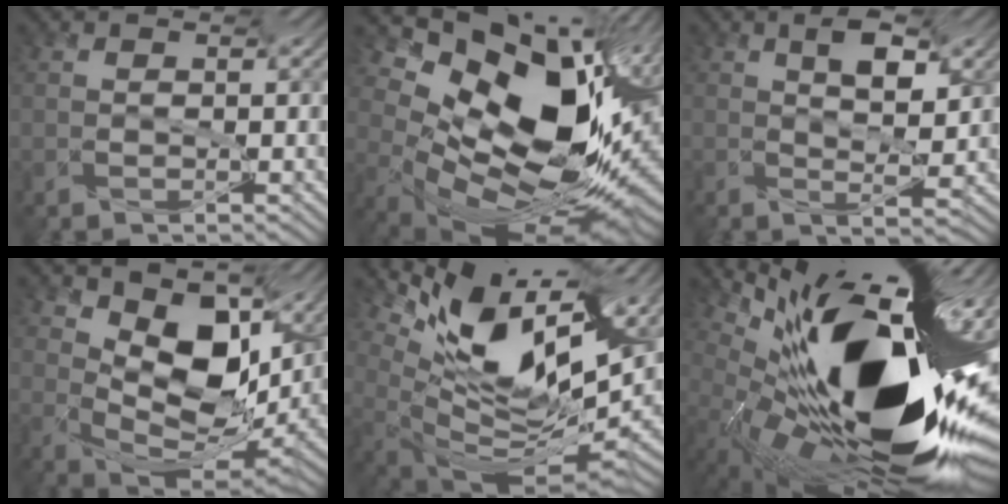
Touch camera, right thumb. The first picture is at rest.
{"total": 15.2, "force": [3.3, 8.3, 12.3], "torque": [-0.207, 0.007, 0.084]}
{"total": 4.3, "force": [1.5, 1.0, 4.0], "torque": [-0.061, -0.004, 0.020]}
{"total": 10.1, "force": [1.9, 5.6, 8.2], "torque": [-0.124, -0.015, 0.052]}
{"total": 12.3, "force": [5.0, 4.8, 10.2], "torque": [-0.191, -0.003, 0.104]}
{"total": 16.7, "force": [-0.4, 6.1, 15.5], "torque": [-0.244, -0.020, -0.014]}